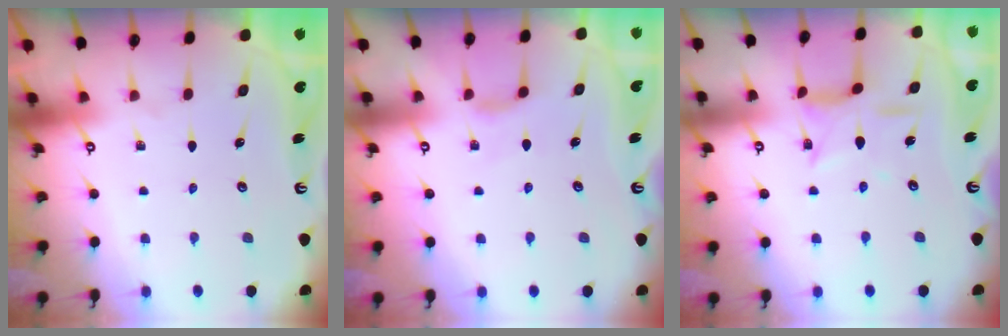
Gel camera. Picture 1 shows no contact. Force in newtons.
{"total": 2.7, "press": 2.7, "slide": 0.6}
{"total": 7.3, "press": 7.3, "slide": 0.4}